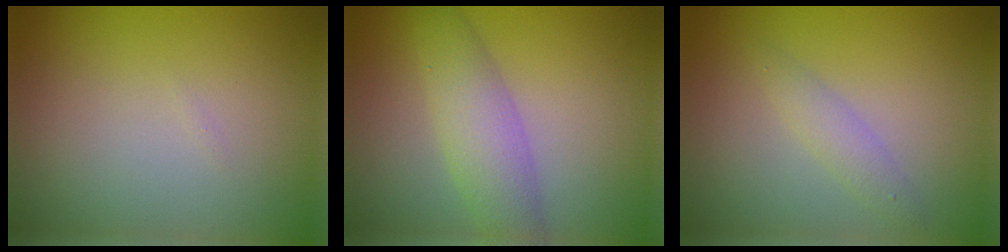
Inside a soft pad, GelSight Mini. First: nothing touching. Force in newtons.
{"total": 4.7, "press": 4.7, "slide": 0.1}
{"total": 1.6, "press": 1.6, "slide": 0.0}